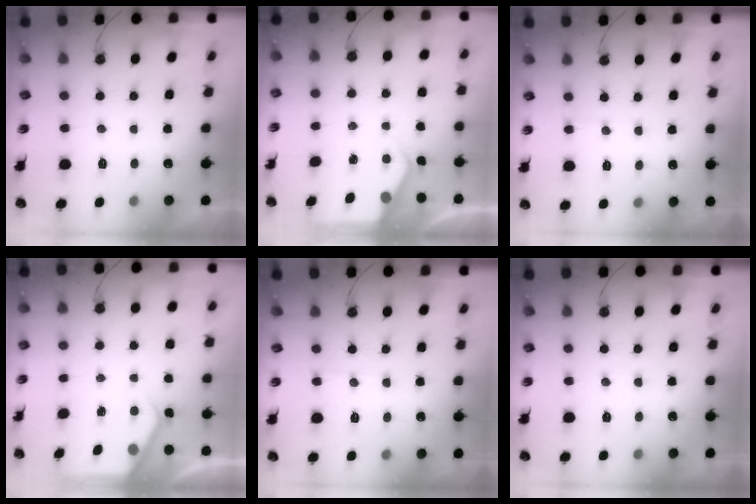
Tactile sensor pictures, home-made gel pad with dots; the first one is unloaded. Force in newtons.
{"total": 3.9, "press": 3.9, "slide": 0.2}
{"total": 3.7, "press": 3.7, "slide": 0.5}
{"total": 3.3, "press": 3.2, "slide": 0.5}
{"total": 4.7, "press": 4.6, "slide": 0.7}
{"total": 3.0, "press": 3.0, "slide": 0.4}